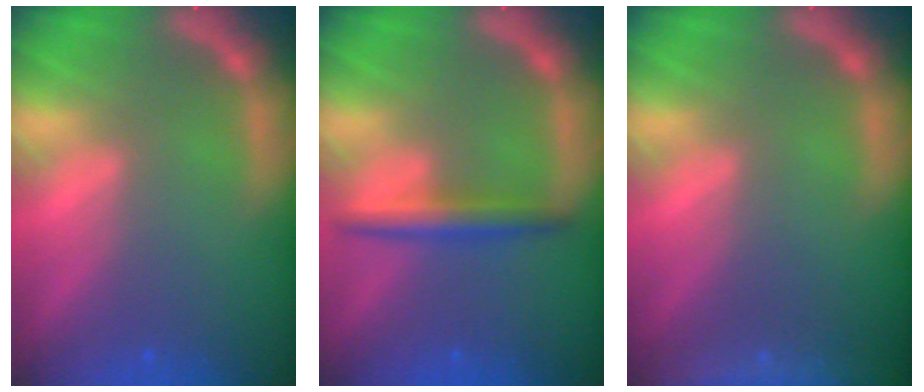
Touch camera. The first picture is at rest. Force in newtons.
{"total": 3.0}
{"total": 9.5}